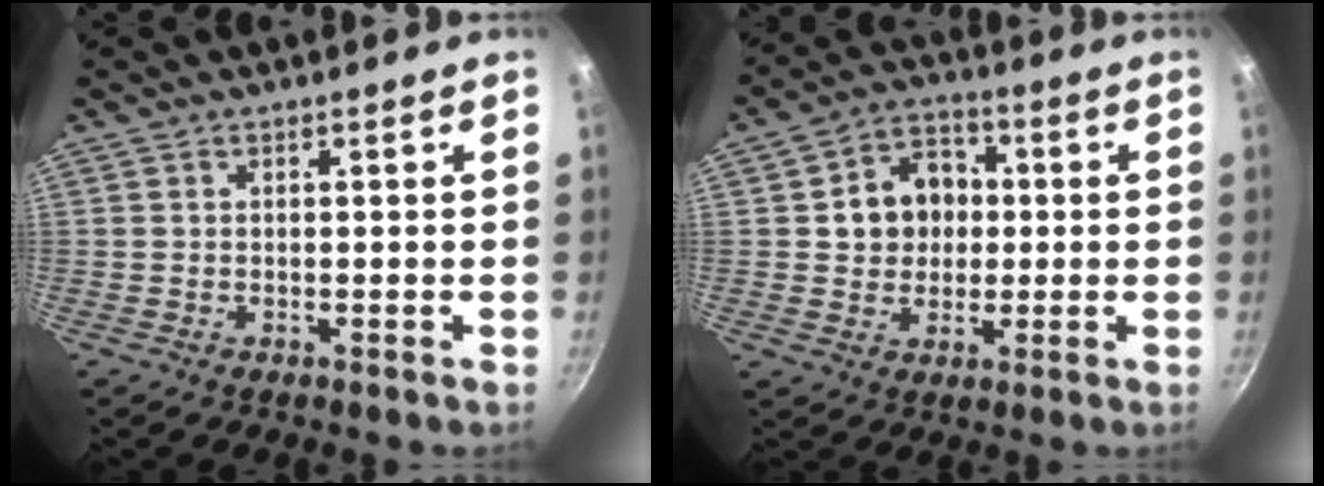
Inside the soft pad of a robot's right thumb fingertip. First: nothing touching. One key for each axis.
{"total": 10.3, "fx": 1.0, "fy": 8.8, "fz": 5.3, "tx": -0.048, "ty": 0.013, "tz": 0.009}